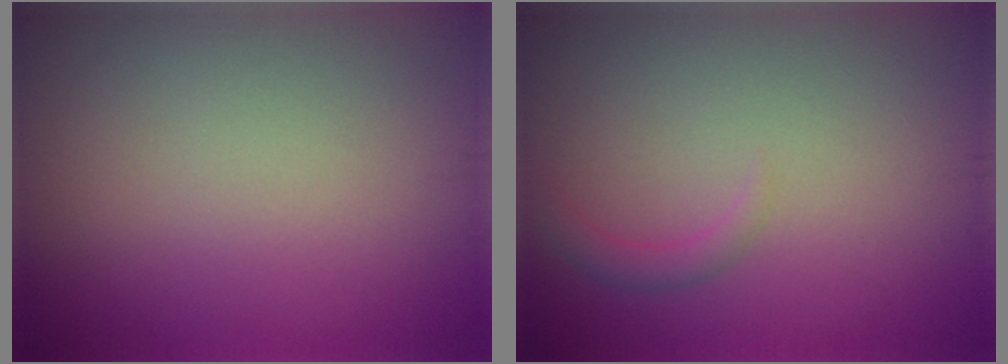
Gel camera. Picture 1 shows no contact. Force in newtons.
{"total": 1.1, "press": 1.1, "slide": 0.1}